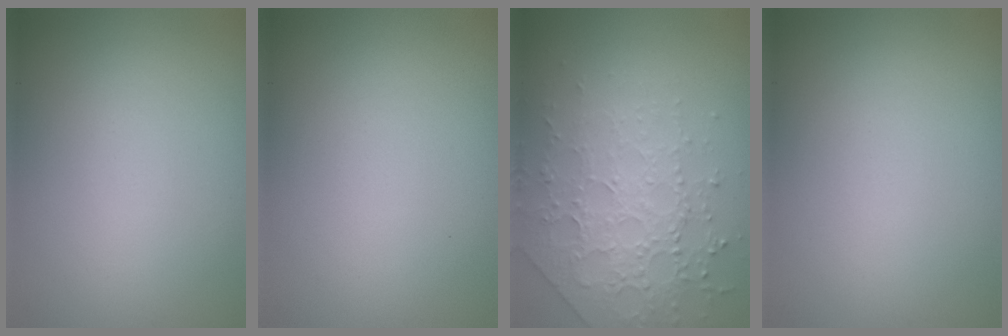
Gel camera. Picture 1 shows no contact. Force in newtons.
{"total": 0.0}
{"total": 3.9, "press": 3.8, "slide": 0.7}
{"total": 0.0}